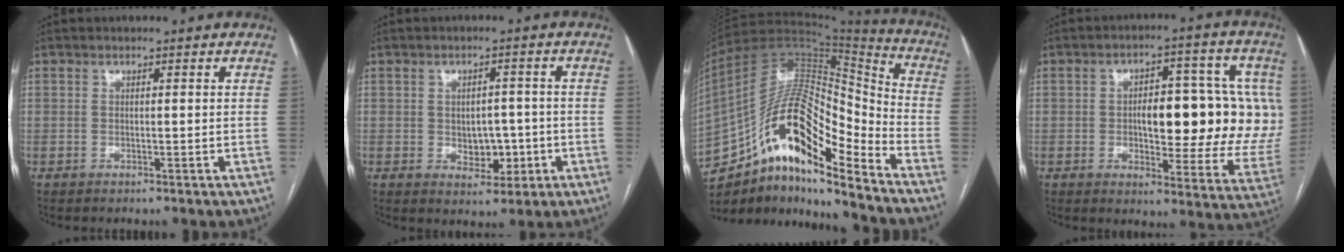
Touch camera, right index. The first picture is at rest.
{"total": 2.7, "force": [-0.6, 1.7, 2.0], "torque": [-0.026, 0.002, -0.002]}
{"total": 19.2, "force": [-11.3, 5.2, 14.6], "torque": [-0.269, 0.045, -0.191]}
{"total": 18.9, "force": [0.9, 7.1, 17.5], "torque": [-0.183, 0.024, 0.021]}